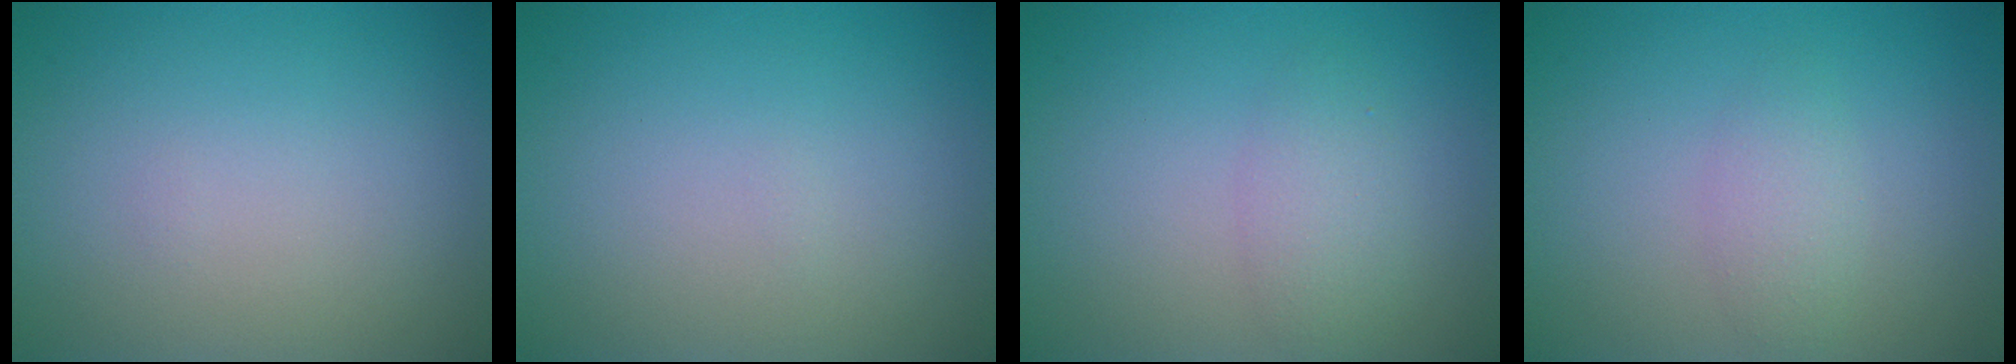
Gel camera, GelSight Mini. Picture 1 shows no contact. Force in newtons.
{"total": 0.0}
{"total": 2.2, "press": 2.2, "slide": 0.1}
{"total": 1.7, "press": 1.7, "slide": 0.1}